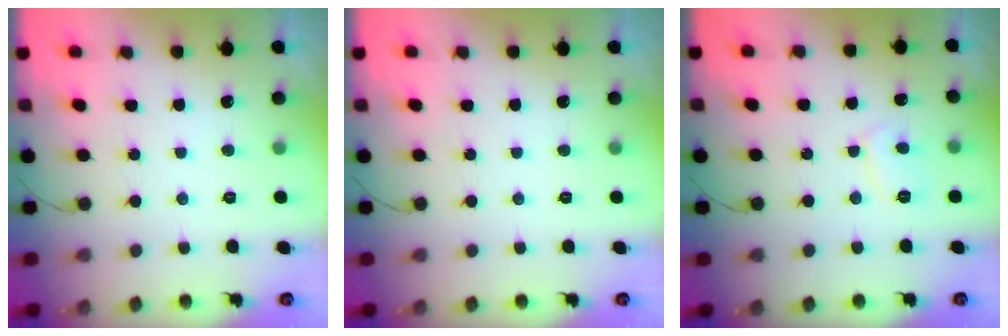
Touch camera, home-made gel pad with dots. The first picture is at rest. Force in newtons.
{"total": 0.0}
{"total": 5.3, "press": 5.3, "slide": 0.1}